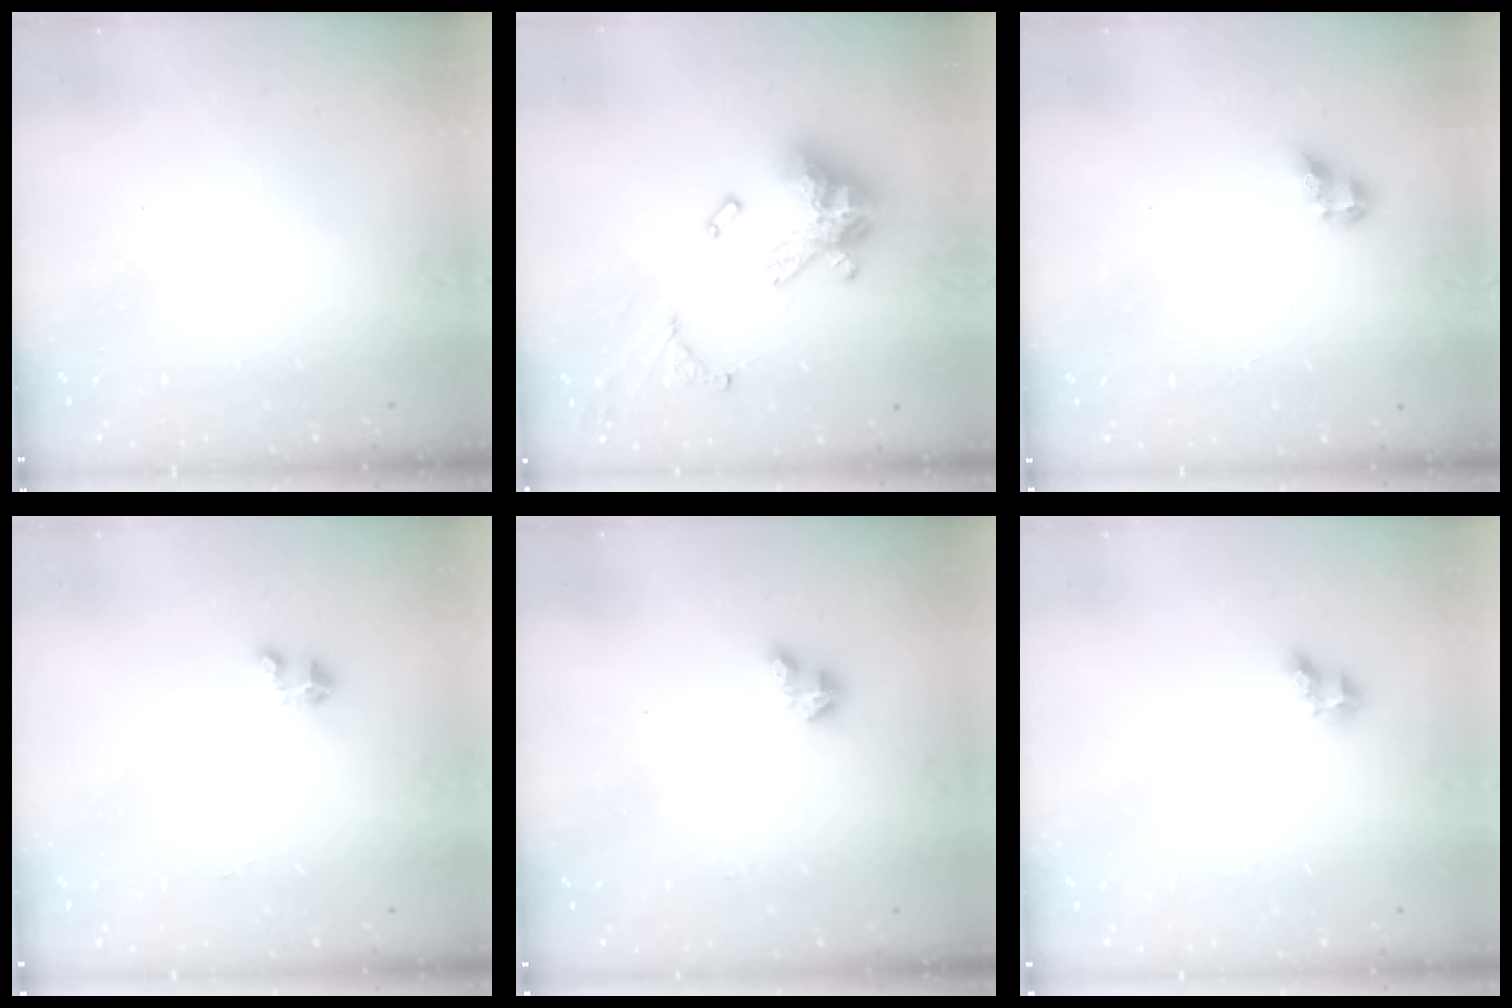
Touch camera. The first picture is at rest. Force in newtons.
{"total": 16.1, "press": 16.0, "slide": 1.8}
{"total": 5.4, "press": 5.3, "slide": 0.6}
{"total": 2.1, "press": 2.1, "slide": 0.1}
{"total": 2.9, "press": 2.8, "slide": 0.6}
{"total": 2.7, "press": 2.5, "slide": 1.0}